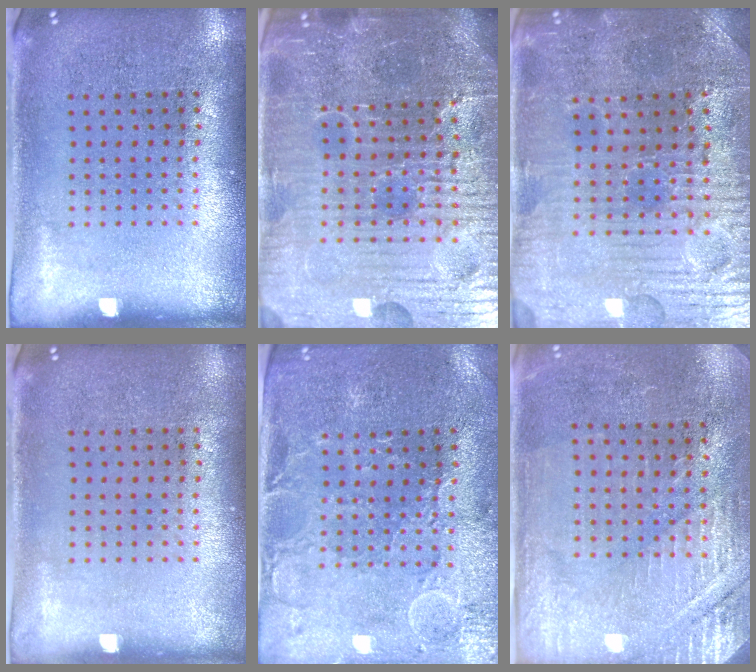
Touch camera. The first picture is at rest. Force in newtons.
{"total": 6.5, "press": 5.9, "slide": 2.7}
{"total": 3.7, "press": 3.7, "slide": 0.5}
{"total": 0.0}
{"total": 0.8, "press": 0.7, "slide": 0.4}
{"total": 2.9, "press": 2.8, "slide": 0.5}